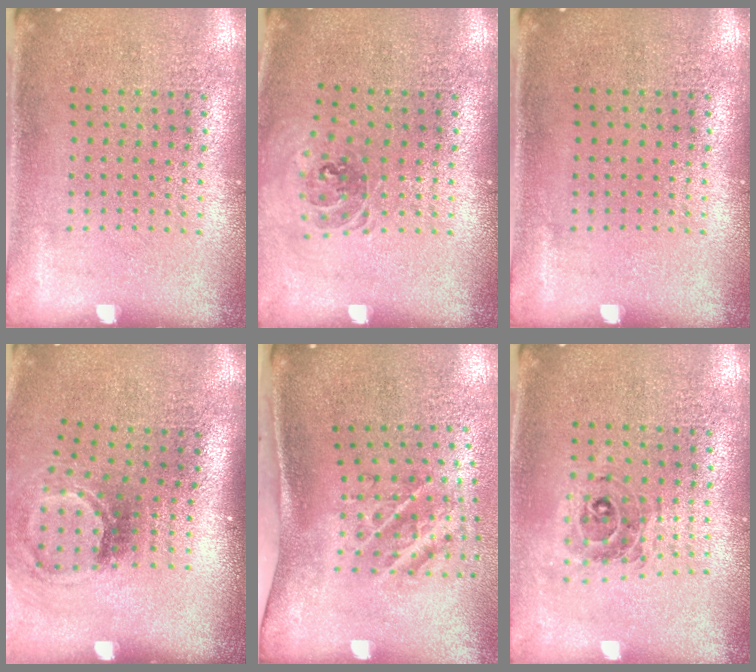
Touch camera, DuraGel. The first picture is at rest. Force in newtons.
{"total": 0.9, "press": 0.9, "slide": 0.2}
{"total": 0.0}
{"total": 1.9, "press": 1.2, "slide": 1.5}
{"total": 2.2, "press": 1.3, "slide": 1.9}
{"total": 0.7, "press": 0.7, "slide": 0.2}